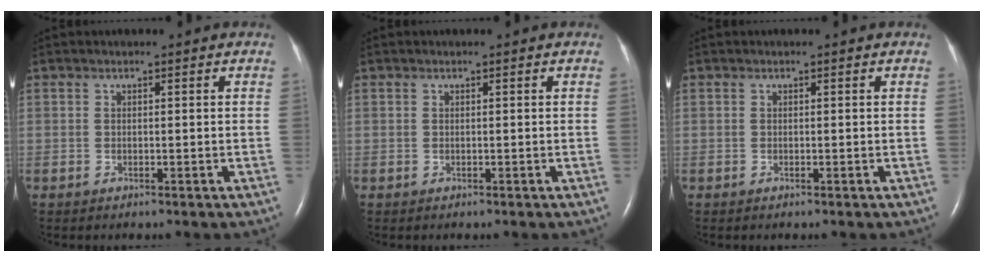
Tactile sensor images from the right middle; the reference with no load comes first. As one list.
[{"total": 0.0}, {"total": 0.0}]